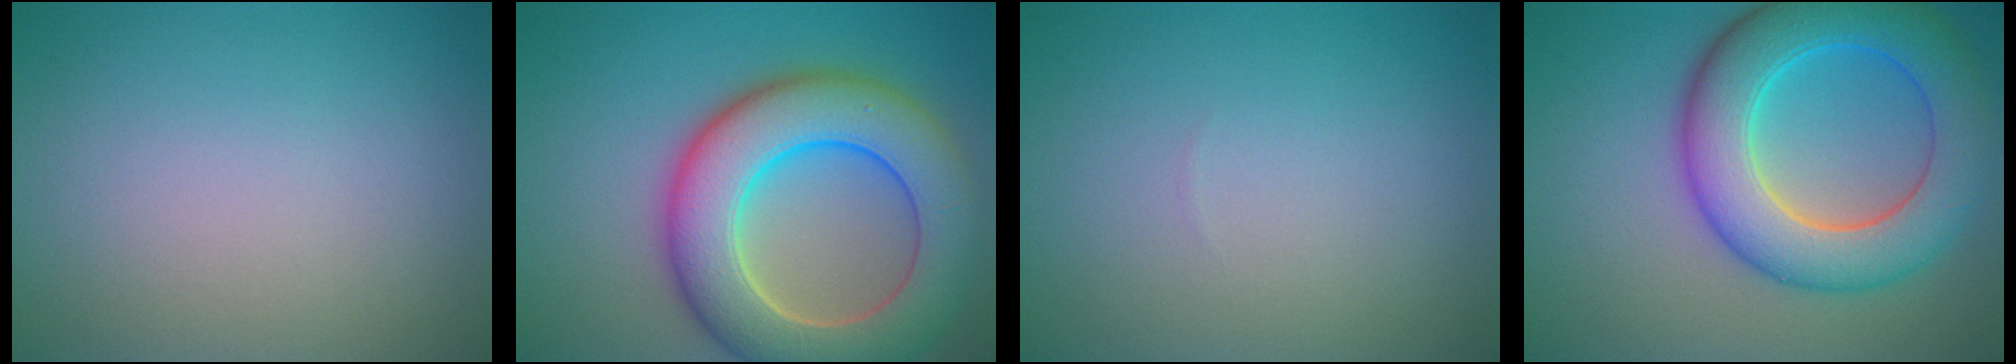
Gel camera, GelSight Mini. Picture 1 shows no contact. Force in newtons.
{"total": 11.0, "press": 11.0, "slide": 0.7}
{"total": 0.0}
{"total": 9.4, "press": 9.4, "slide": 0.5}